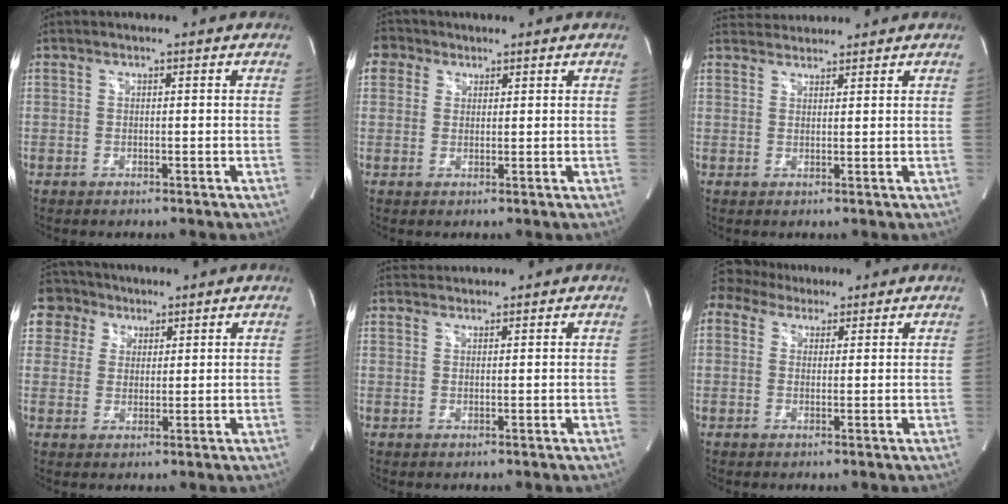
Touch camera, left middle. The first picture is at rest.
{"total": 3.9, "force": [2.1, 3.3, 0.6], "torque": [-0.015, 0.019, 0.039]}
{"total": 4.0, "force": [4.0, 0.6, 0.2], "torque": [-0.010, 0.031, 0.072]}
{"total": 7.5, "force": [4.6, 6.0, 0.3], "torque": [-0.008, 0.025, 0.089]}
{"total": 2.5, "force": [2.5, 0.2, -0.2], "torque": [-0.007, 0.023, 0.051]}
{"total": 5.6, "force": [4.6, 3.0, 1.1], "torque": [-0.035, 0.038, 0.089]}